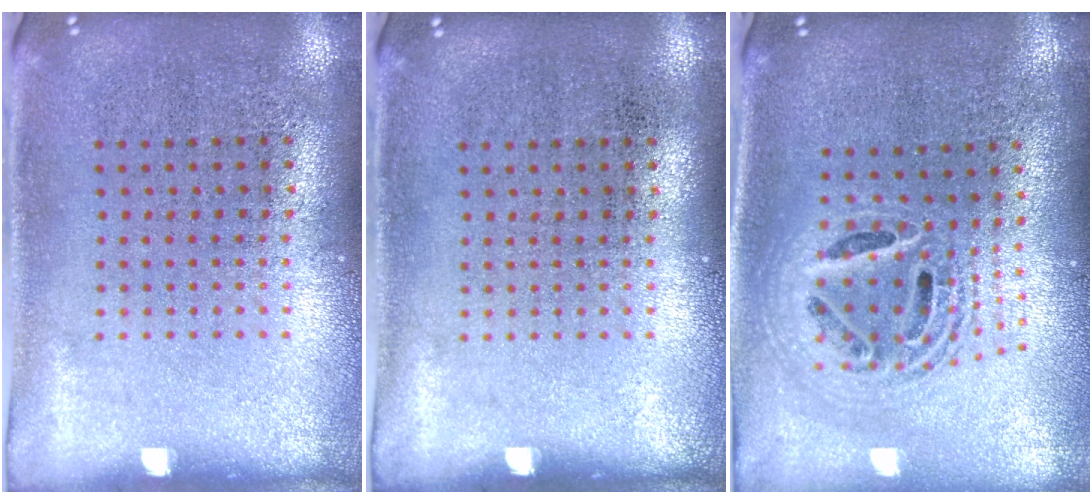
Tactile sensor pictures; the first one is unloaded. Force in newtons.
{"total": 0.0}
{"total": 2.0, "press": 1.6, "slide": 1.2}